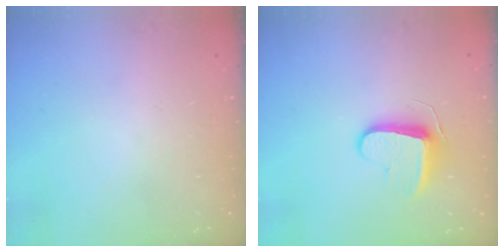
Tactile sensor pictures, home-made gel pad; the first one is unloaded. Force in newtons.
{"total": 9.3, "press": 9.3, "slide": 0.1}